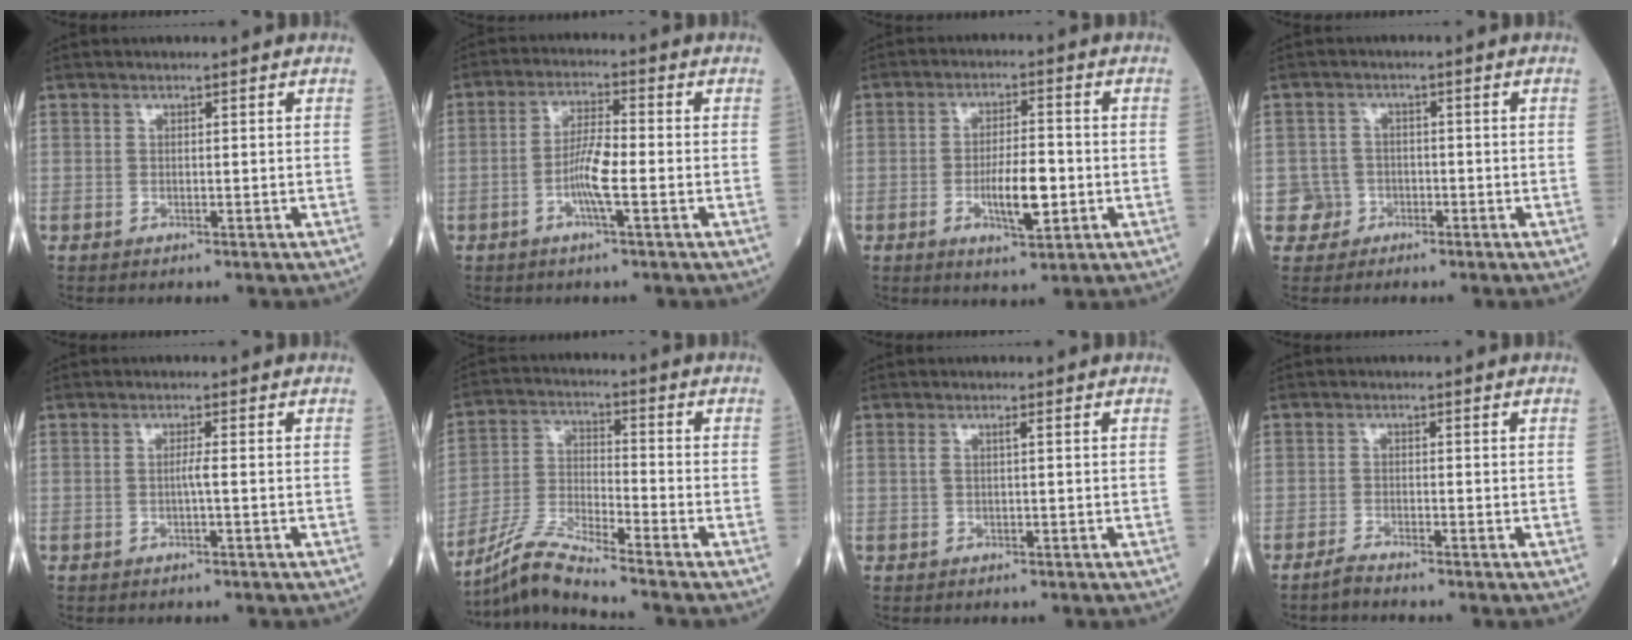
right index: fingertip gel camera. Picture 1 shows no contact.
{"total": 5.7, "force": [-1.7, 0.4, 5.5], "torque": [-0.112, 0.001, -0.034]}
{"total": 6.9, "force": [-1.6, 1.8, 6.4], "torque": [-0.114, -0.002, -0.024]}
{"total": 3.3, "force": [-1.3, 2.9, -0.6], "torque": [0.017, 0.015, -0.026]}
{"total": 1.1, "force": [-0.3, -0.3, 1.1], "torque": [-0.019, 0.000, -0.006]}
{"total": 8.4, "force": [-7.7, -1.6, 2.9], "torque": [-0.074, -0.019, -0.151]}
{"total": 0.9, "force": [0.2, -0.1, 0.8], "torque": [-0.020, 0.006, 0.004]}
{"total": 1.6, "force": [-1.5, -0.4, 0.4], "torque": [-0.017, -0.006, -0.031]}